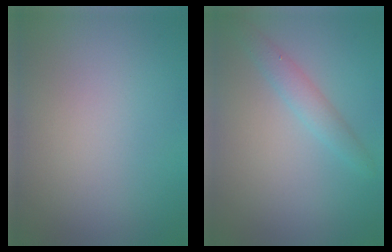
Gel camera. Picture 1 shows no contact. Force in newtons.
{"total": 1.9, "press": 1.9, "slide": 0.0}